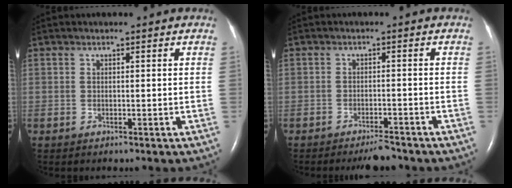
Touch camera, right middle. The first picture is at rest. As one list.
[{"total": 3.1, "force": [-2.8, 0.4, 1.2], "torque": [-0.021, -0.007, -0.044]}]